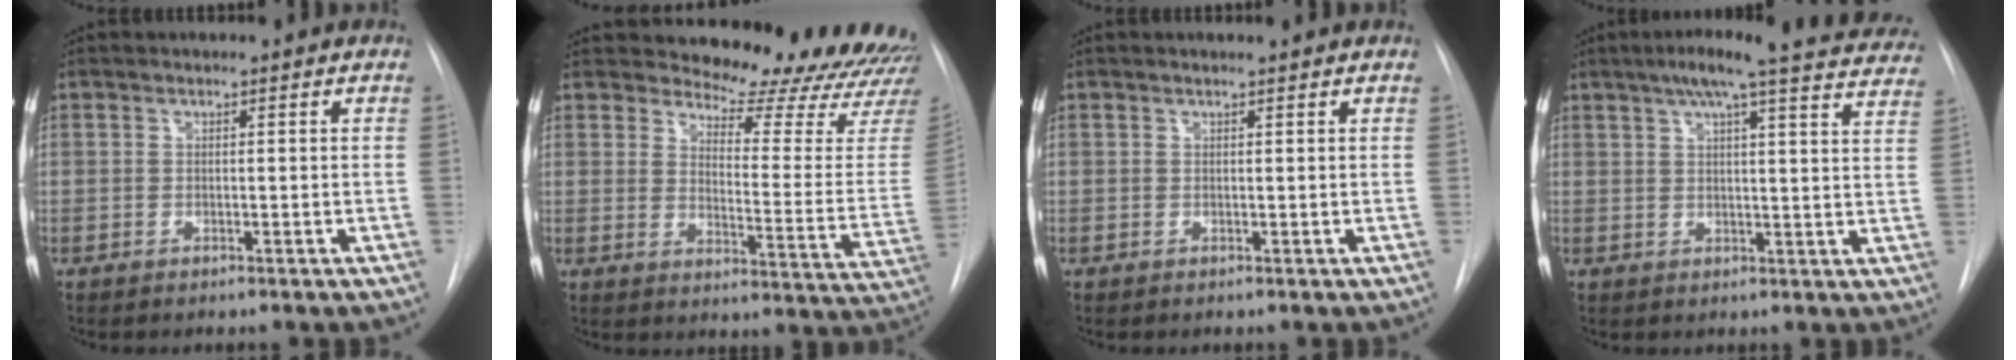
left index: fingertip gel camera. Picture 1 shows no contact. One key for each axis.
{"total": 21.3, "fx": 20.2, "fy": 3.2, "fz": 6.0, "tx": -0.068, "ty": -0.129, "tz": 0.228}
{"total": 1.2, "fx": 1.2, "fy": -0.1, "fz": 0.2, "tx": -0.013, "ty": 0.007, "tz": 0.016}
{"total": 21.7, "fx": 18.6, "fy": 2.0, "fz": 11.0, "tx": -0.155, "ty": -0.004, "tz": 0.216}